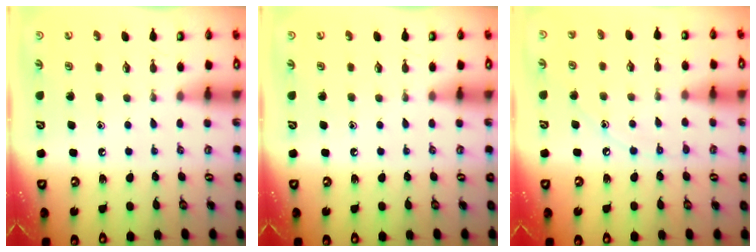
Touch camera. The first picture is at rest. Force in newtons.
{"total": 0.0}
{"total": 5.5, "press": 5.5, "slide": 0.5}